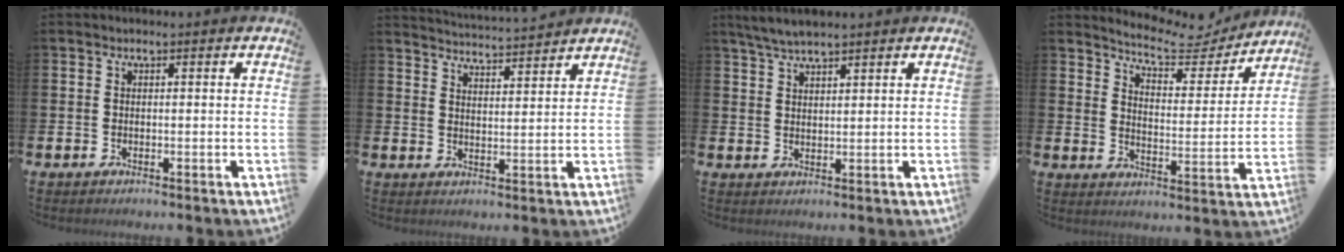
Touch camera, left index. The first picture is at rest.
{"total": 4.3, "force": [4.3, -0.3, 0.0], "torque": [-0.011, -0.033, 0.076]}
{"total": 4.0, "force": [3.7, 0.5, 1.5], "torque": [-0.044, -0.003, 0.070]}
{"total": 6.8, "force": [6.4, 1.7, 1.6], "torque": [-0.051, -0.050, 0.106]}